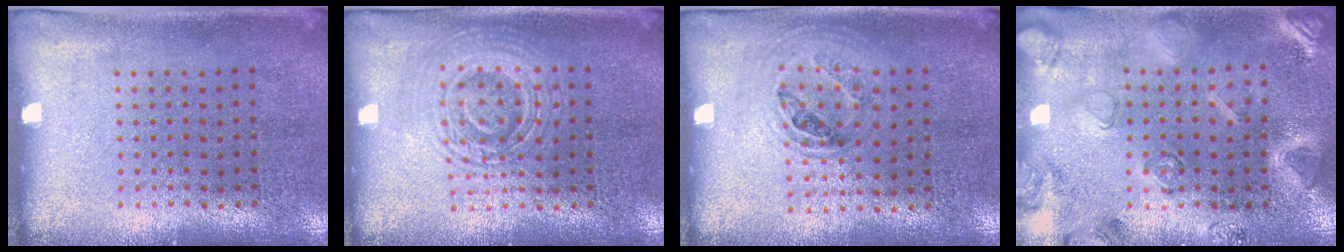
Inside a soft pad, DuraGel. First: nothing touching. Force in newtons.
{"total": 2.9, "press": 2.8, "slide": 0.5}
{"total": 1.0, "press": 0.9, "slide": 0.4}
{"total": 2.7, "press": 2.7, "slide": 0.4}